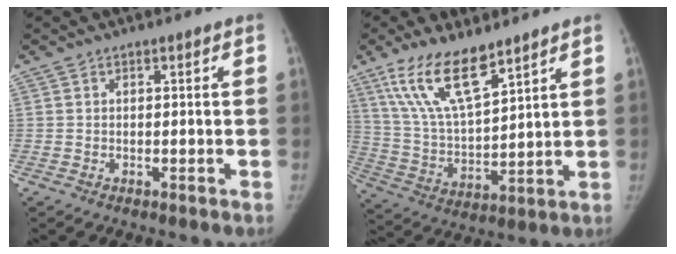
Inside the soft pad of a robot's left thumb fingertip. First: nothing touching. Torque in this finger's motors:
{"motor_torque": [0.11, 0.35, 1.42, -1.30, 0.14]}